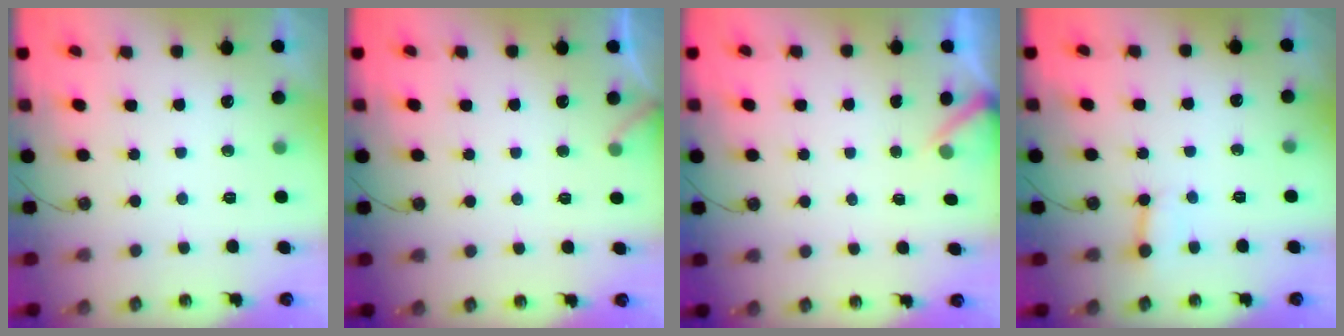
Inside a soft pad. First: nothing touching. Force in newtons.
{"total": 3.5, "press": 3.5, "slide": 0.3}
{"total": 2.4, "press": 2.4, "slide": 0.3}
{"total": 3.3, "press": 3.2, "slide": 0.4}